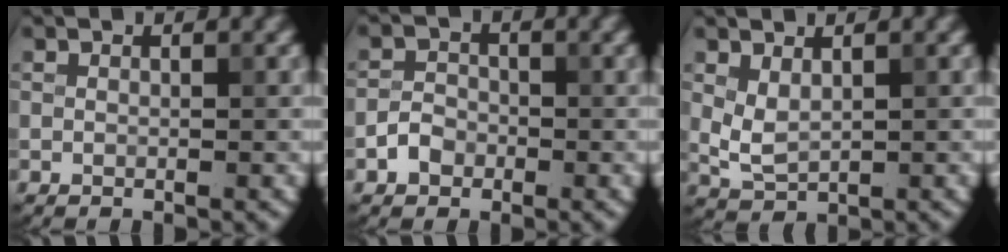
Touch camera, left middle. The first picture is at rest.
{"total": 2.0, "force": [-1.0, 1.5, 0.8], "torque": [-0.011, 0.006, -0.024]}
{"total": 2.1, "force": [0.8, 1.1, 1.6], "torque": [-0.037, -0.001, 0.022]}